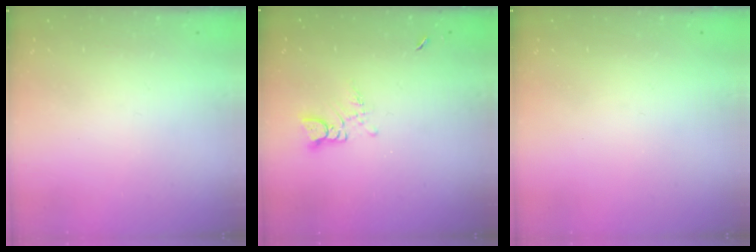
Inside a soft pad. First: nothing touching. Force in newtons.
{"total": 2.7, "press": 2.7, "slide": 0.3}
{"total": 0.0}